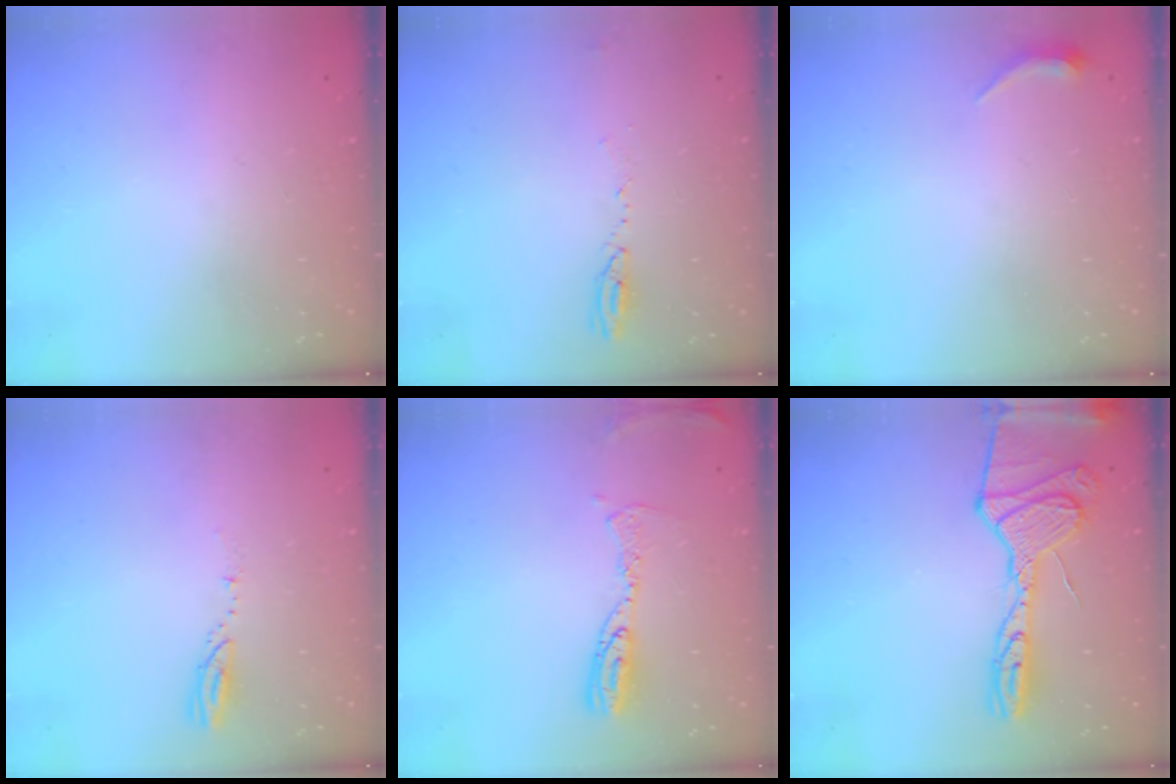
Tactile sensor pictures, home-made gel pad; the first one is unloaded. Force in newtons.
{"total": 3.9, "press": 3.8, "slide": 1.2}
{"total": 3.5, "press": 3.4, "slide": 0.7}
{"total": 3.1, "press": 3.1, "slide": 0.3}
{"total": 9.5, "press": 9.4, "slide": 0.9}
{"total": 18.9, "press": 18.8, "slide": 1.9}